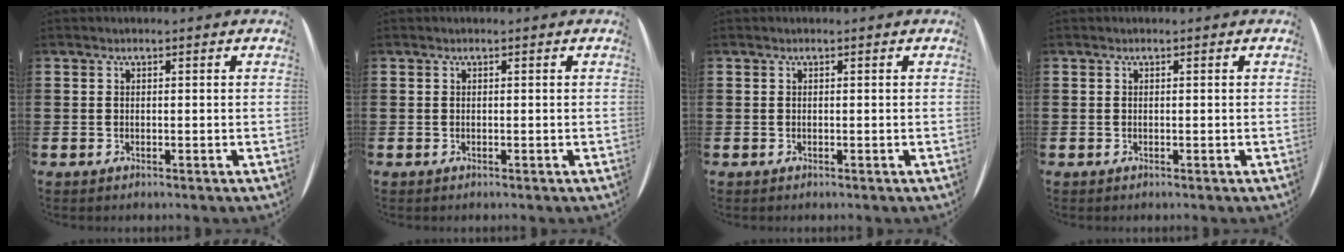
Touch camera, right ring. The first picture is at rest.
{"total": 0.0}
{"total": 0.0}
{"total": 0.0}